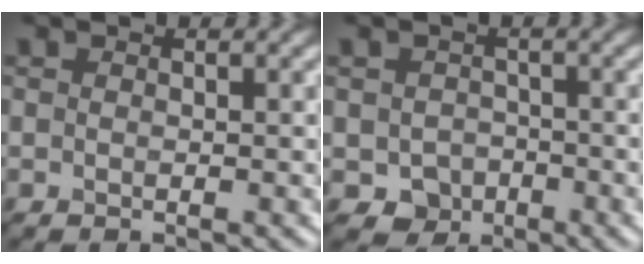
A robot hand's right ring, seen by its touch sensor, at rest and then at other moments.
{"total": 3.0, "force": [-1.1, 2.6, 1.0], "torque": [-0.010, -0.005, -0.019]}